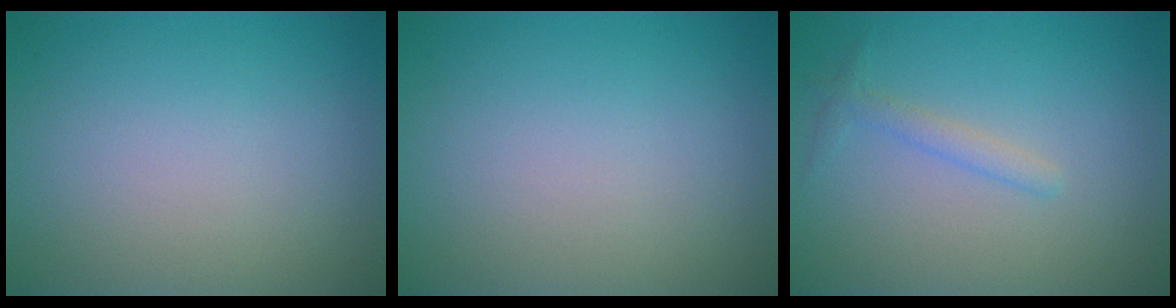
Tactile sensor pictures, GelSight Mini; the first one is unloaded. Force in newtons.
{"total": 0.0}
{"total": 1.4, "press": 1.4, "slide": 0.1}